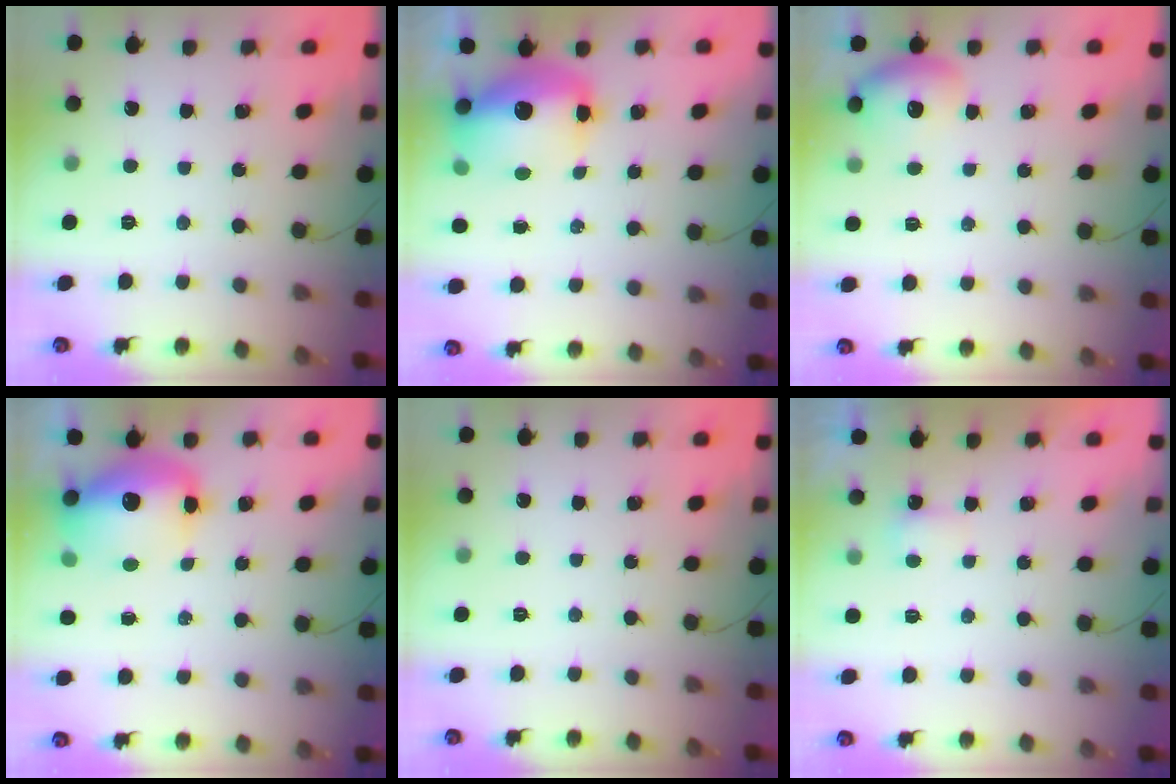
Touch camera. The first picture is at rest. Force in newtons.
{"total": 13.8, "press": 13.3, "slide": 3.4}
{"total": 11.2, "press": 10.3, "slide": 4.4}
{"total": 13.0, "press": 12.6, "slide": 3.1}
{"total": 0.0}
{"total": 2.8, "press": 2.7, "slide": 0.7}